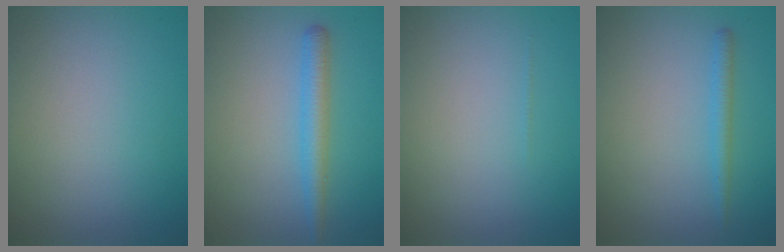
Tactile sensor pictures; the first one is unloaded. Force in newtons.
{"total": 2.6, "press": 2.6, "slide": 0.1}
{"total": 0.0}
{"total": 1.4, "press": 1.4, "slide": 0.1}